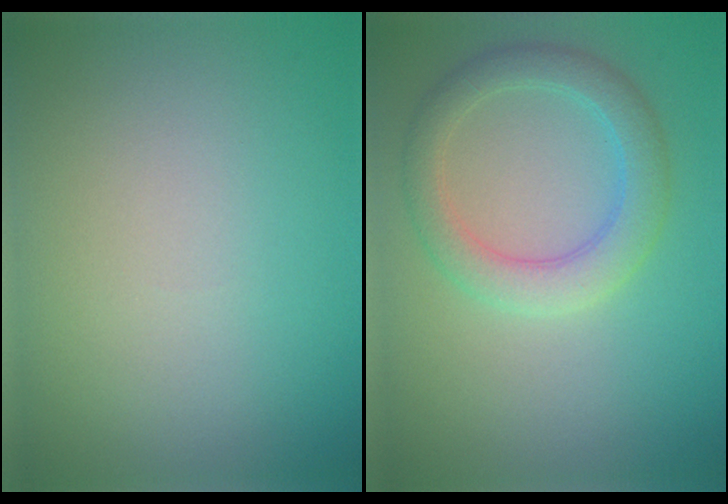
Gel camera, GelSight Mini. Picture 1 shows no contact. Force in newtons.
{"total": 3.7, "press": 3.7, "slide": 0.2}